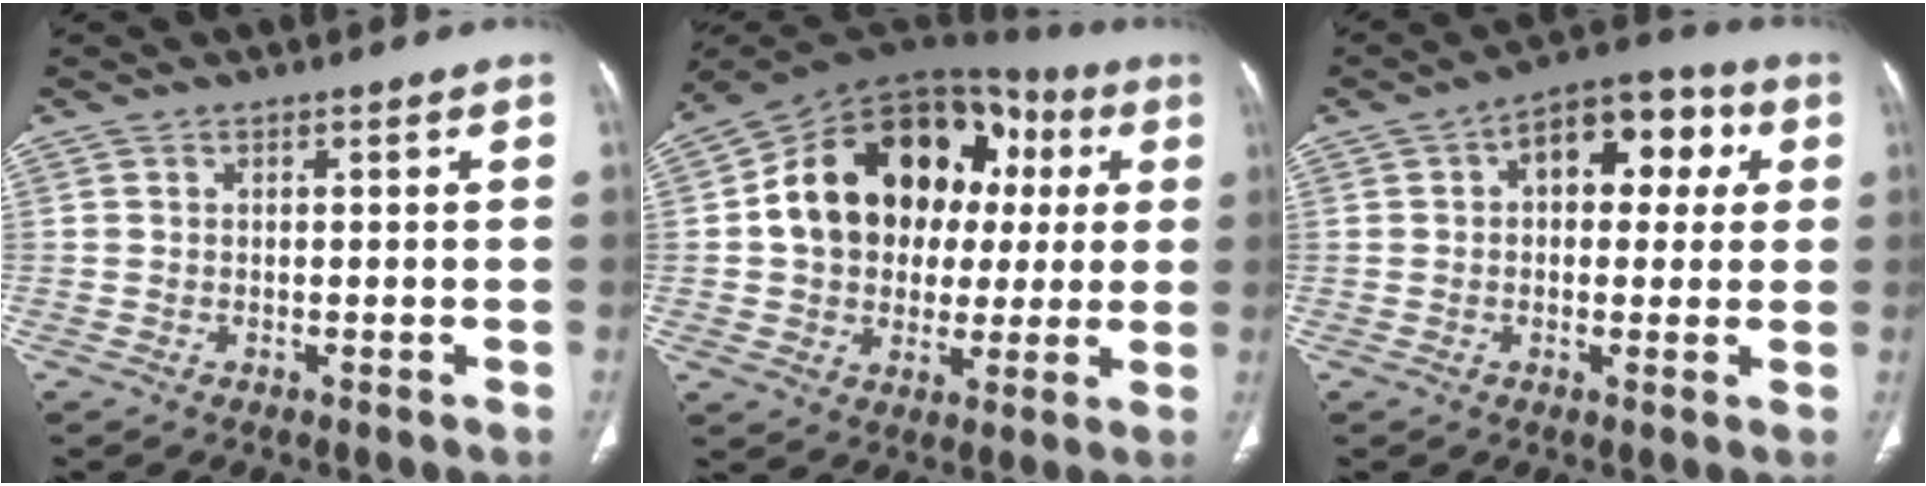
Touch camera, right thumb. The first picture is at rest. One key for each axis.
{"total": 23.5, "fx": 3.4, "fy": 17.4, "fz": 15.4, "tx": -0.207, "ty": 0.041, "tz": 0.058}
{"total": 12.0, "fx": 3.0, "fy": 7.2, "fz": 9.1, "tx": -0.084, "ty": 0.027, "tz": 0.034}